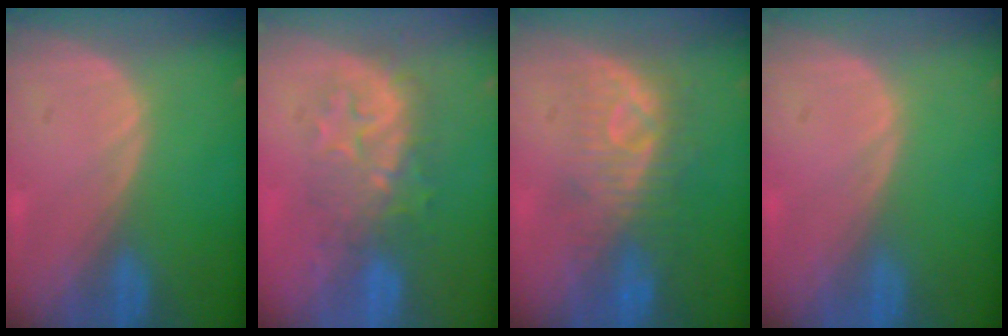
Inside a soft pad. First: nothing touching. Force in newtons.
{"total": 7.9, "press": 7.8, "slide": 1.6}
{"total": 8.2, "press": 7.8, "slide": 2.5}
{"total": 0.0}